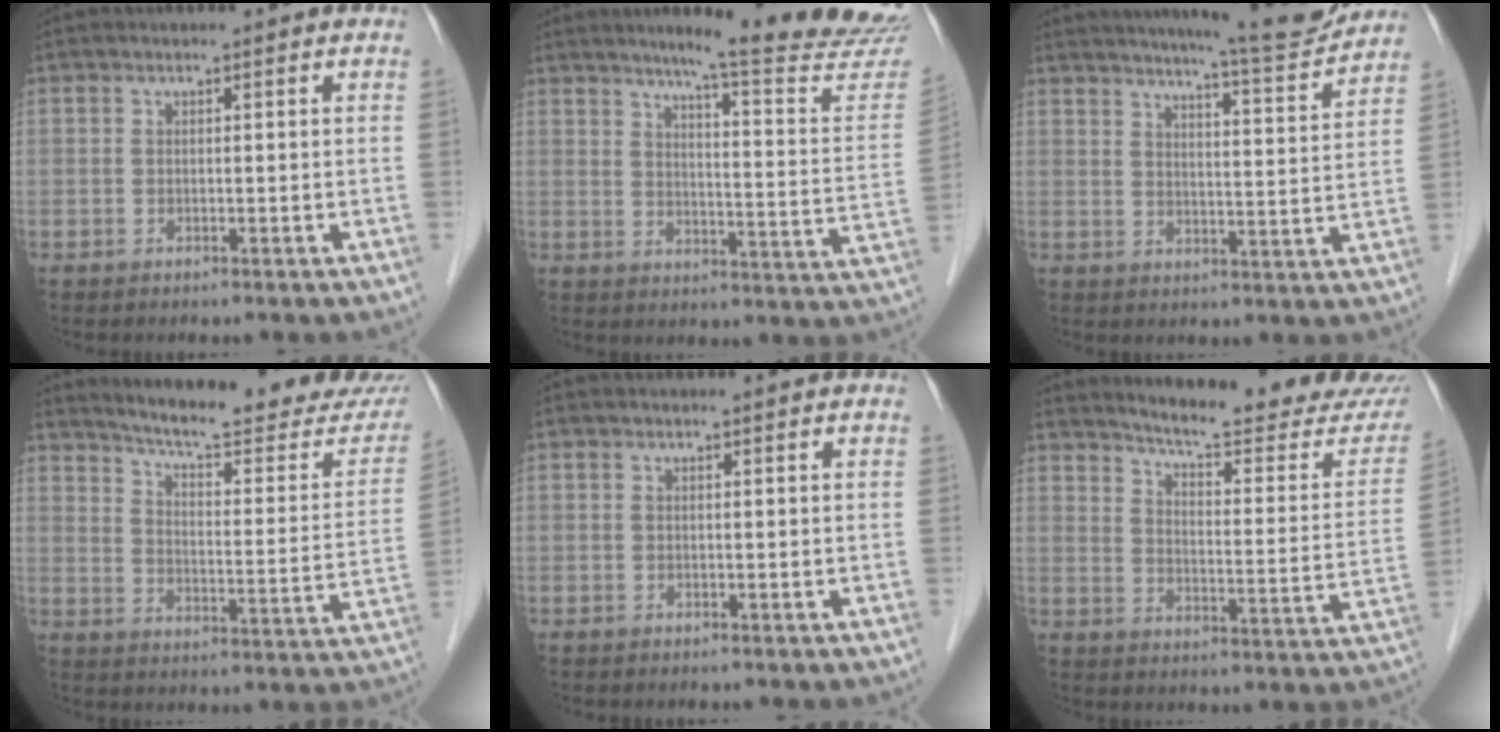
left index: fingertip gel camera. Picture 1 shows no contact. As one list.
[{"total": 20.7, "force": [18.5, -0.4, 9.2], "torque": [-0.116, -0.095, 0.220]}, {"total": 13.2, "force": [12.2, 0.0, 4.9], "torque": [-0.072, -0.017, 0.157]}, {"total": 23.1, "force": [21.2, 1.8, 9.0], "torque": [-0.127, -0.074, 0.268]}, {"total": 0.0}, {"total": 21.2, "force": [19.8, 1.3, 7.3], "torque": [-0.097, -0.088, 0.243]}]